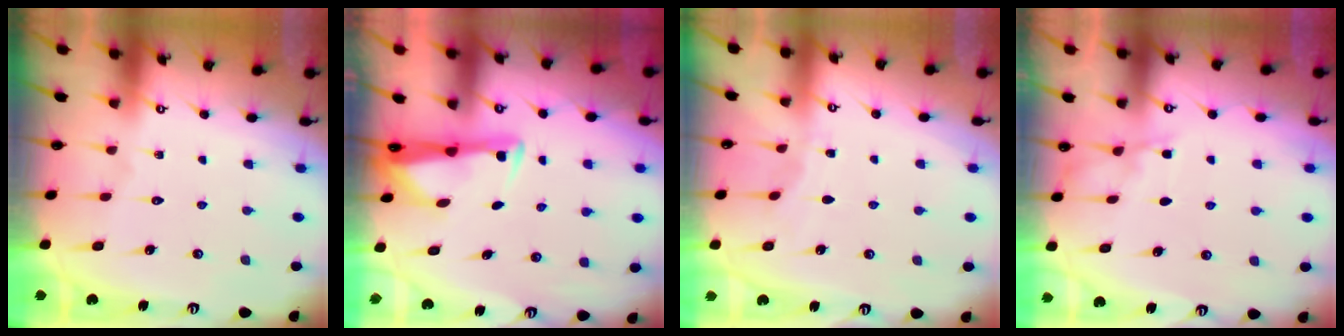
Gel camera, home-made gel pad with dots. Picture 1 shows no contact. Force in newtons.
{"total": 3.2, "press": 3.1, "slide": 0.8}
{"total": 2.7, "press": 2.6, "slide": 0.5}
{"total": 4.6, "press": 4.6, "slide": 0.6}